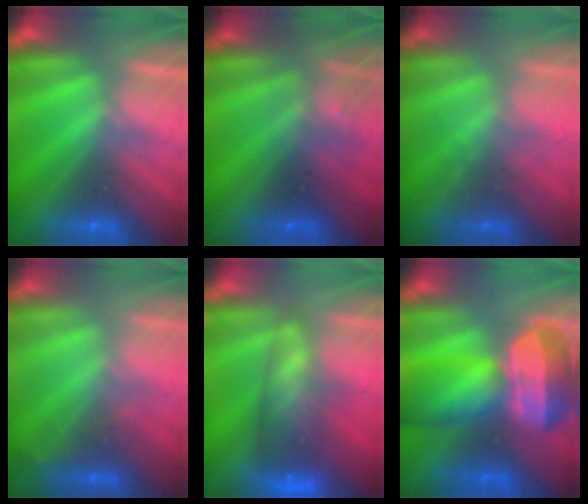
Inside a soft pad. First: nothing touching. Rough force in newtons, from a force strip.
{"total": 3.0}
{"total": 1.4}
{"total": 2.2}
{"total": 7.8}
{"total": 10.5}